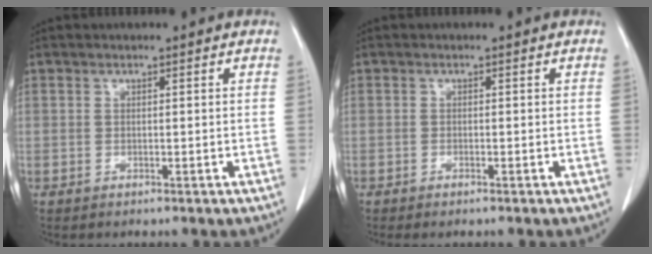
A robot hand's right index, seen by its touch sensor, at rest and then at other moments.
{"total": 0.8, "force": [-0.7, 0.0, 0.4], "torque": [-0.012, -0.002, -0.009]}